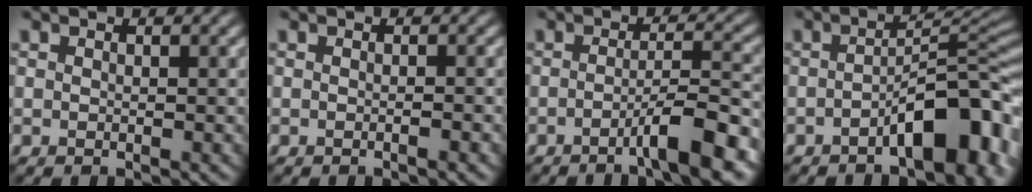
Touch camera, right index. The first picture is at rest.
{"total": 0.9, "force": [-0.4, 0.2, 0.8], "torque": [-0.009, -0.002, -0.010]}
{"total": 6.1, "force": [-3.0, 1.0, 5.2], "torque": [-0.069, 0.011, -0.054]}
{"total": 8.0, "force": [-3.4, 2.9, 6.7], "torque": [-0.086, 0.019, -0.056]}